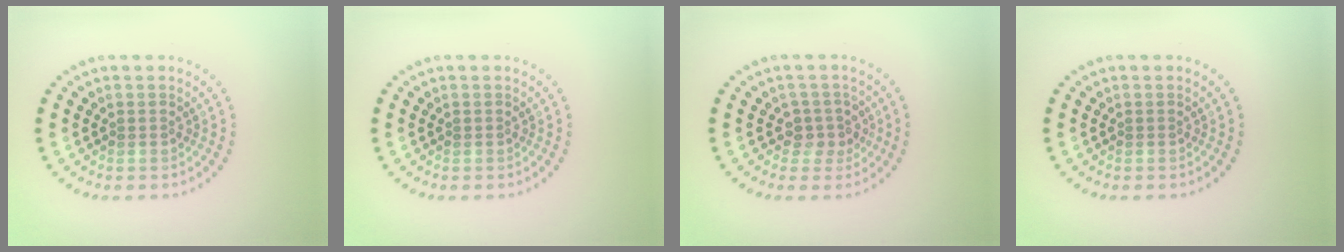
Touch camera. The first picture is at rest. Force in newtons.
{"total": 0.0}
{"total": 2.1, "press": 1.7, "slide": 1.2}
{"total": 0.0}